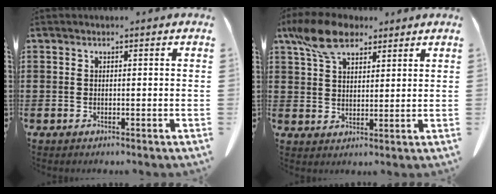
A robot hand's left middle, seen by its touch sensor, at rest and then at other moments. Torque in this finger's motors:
{"motor_torque": [1.58, 0.56, 0.73, 0.21]}